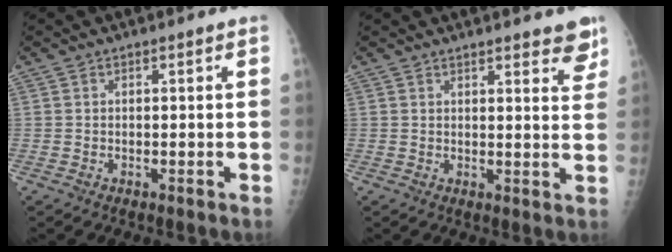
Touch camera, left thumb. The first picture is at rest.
{"total": 6.7, "force": [5.4, 1.7, 3.5], "torque": [-0.014, -0.026, 0.058]}